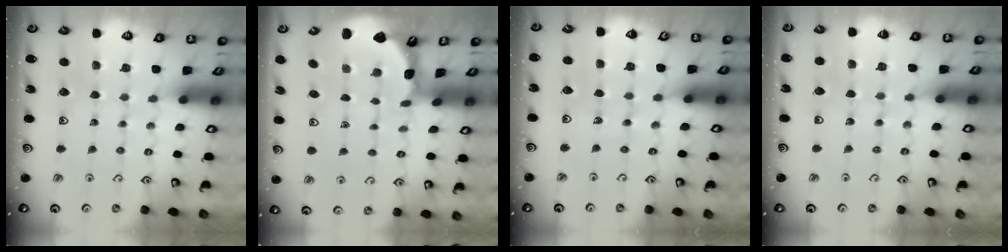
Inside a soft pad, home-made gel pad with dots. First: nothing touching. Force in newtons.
{"total": 1.7, "press": 1.7, "slide": 0.1}
{"total": 5.4, "press": 5.4, "slide": 0.6}
{"total": 3.5, "press": 3.0, "slide": 1.9}